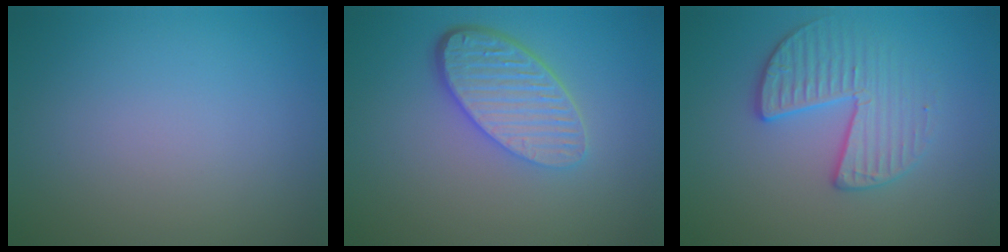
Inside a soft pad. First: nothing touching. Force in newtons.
{"total": 5.3, "press": 3.8, "slide": 3.6}
{"total": 3.4, "press": 3.2, "slide": 1.1}